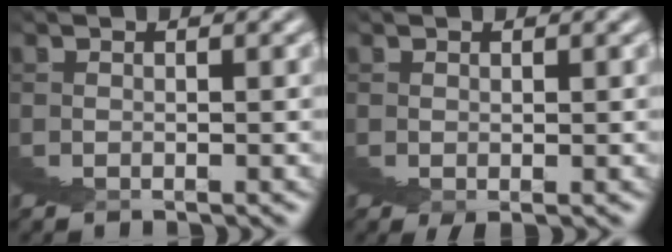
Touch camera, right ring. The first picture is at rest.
{"total": 1.9, "force": [1.3, -0.3, 1.4], "torque": [-0.008, 0.014, 0.019]}